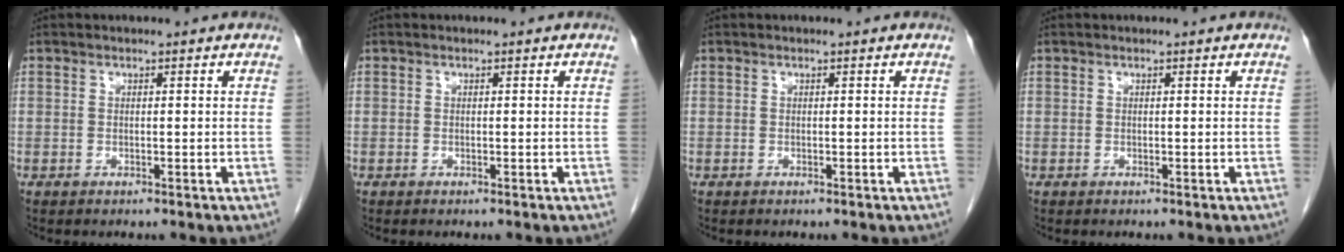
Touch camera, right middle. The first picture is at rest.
{"total": 0.0}
{"total": 0.0}
{"total": 0.0}